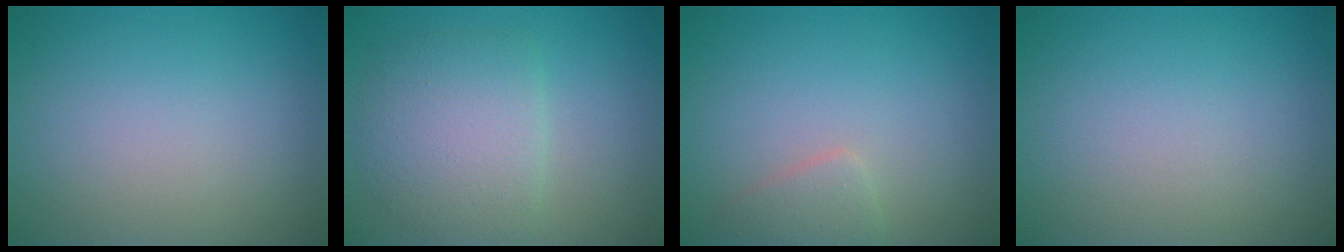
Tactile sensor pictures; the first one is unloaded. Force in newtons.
{"total": 5.0, "press": 5.0, "slide": 0.3}
{"total": 1.6, "press": 1.6, "slide": 0.0}
{"total": 0.0}